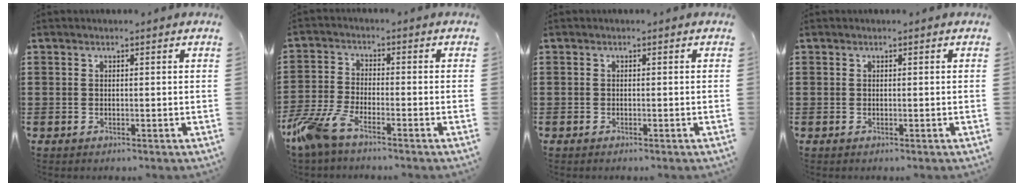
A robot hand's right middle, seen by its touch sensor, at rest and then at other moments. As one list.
[{"total": 6.8, "force": [-5.2, 1.7, 4.1], "torque": [-0.119, -0.018, -0.108]}, {"total": 0.0}, {"total": 0.0}]